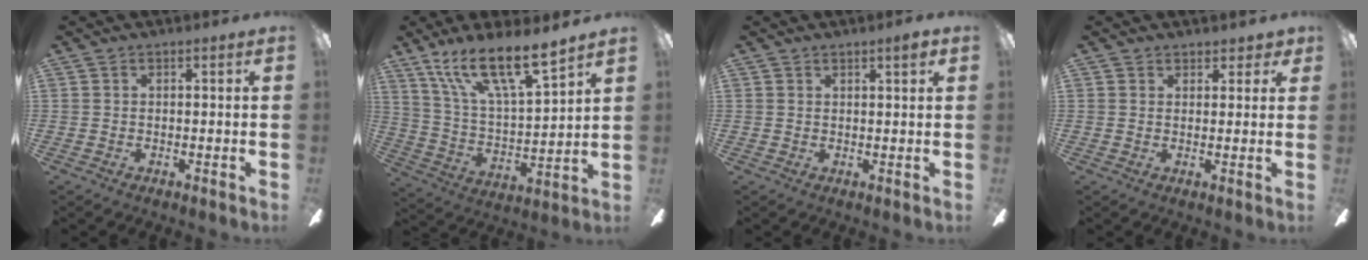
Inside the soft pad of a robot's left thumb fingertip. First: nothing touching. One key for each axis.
{"total": 17.0, "fx": 13.4, "fy": 3.8, "fz": 9.8, "tx": -0.188, "ty": -0.086, "tz": 0.234}
{"total": 2.2, "fx": 1.7, "fy": 0.3, "fz": 1.3, "tx": -0.011, "ty": -0.005, "tz": 0.026}
{"total": 3.1, "fx": 2.3, "fy": 2.0, "fz": 0.4, "tx": 0.005, "ty": -0.005, "tz": 0.041}